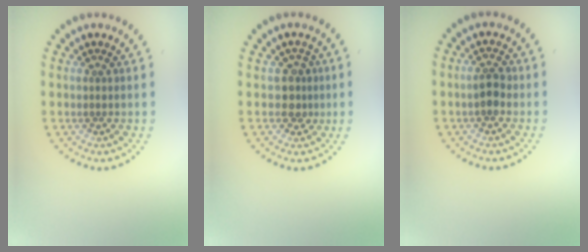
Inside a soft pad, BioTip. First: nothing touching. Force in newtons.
{"total": 1.9, "press": 1.6, "slide": 1.0}
{"total": 1.7, "press": 1.7, "slide": 0.2}